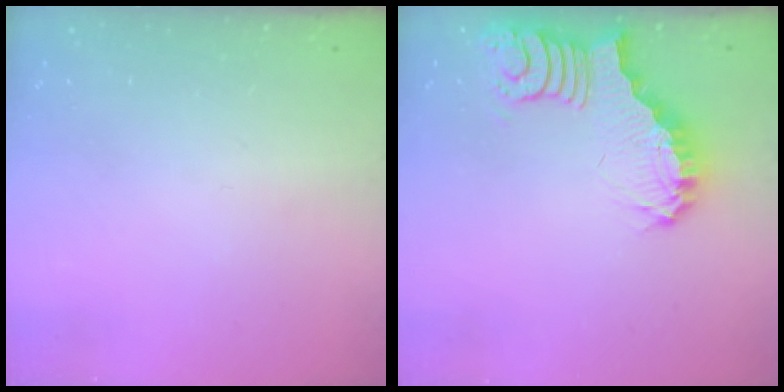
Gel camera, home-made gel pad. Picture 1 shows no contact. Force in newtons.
{"total": 3.5, "press": 3.4, "slide": 0.6}